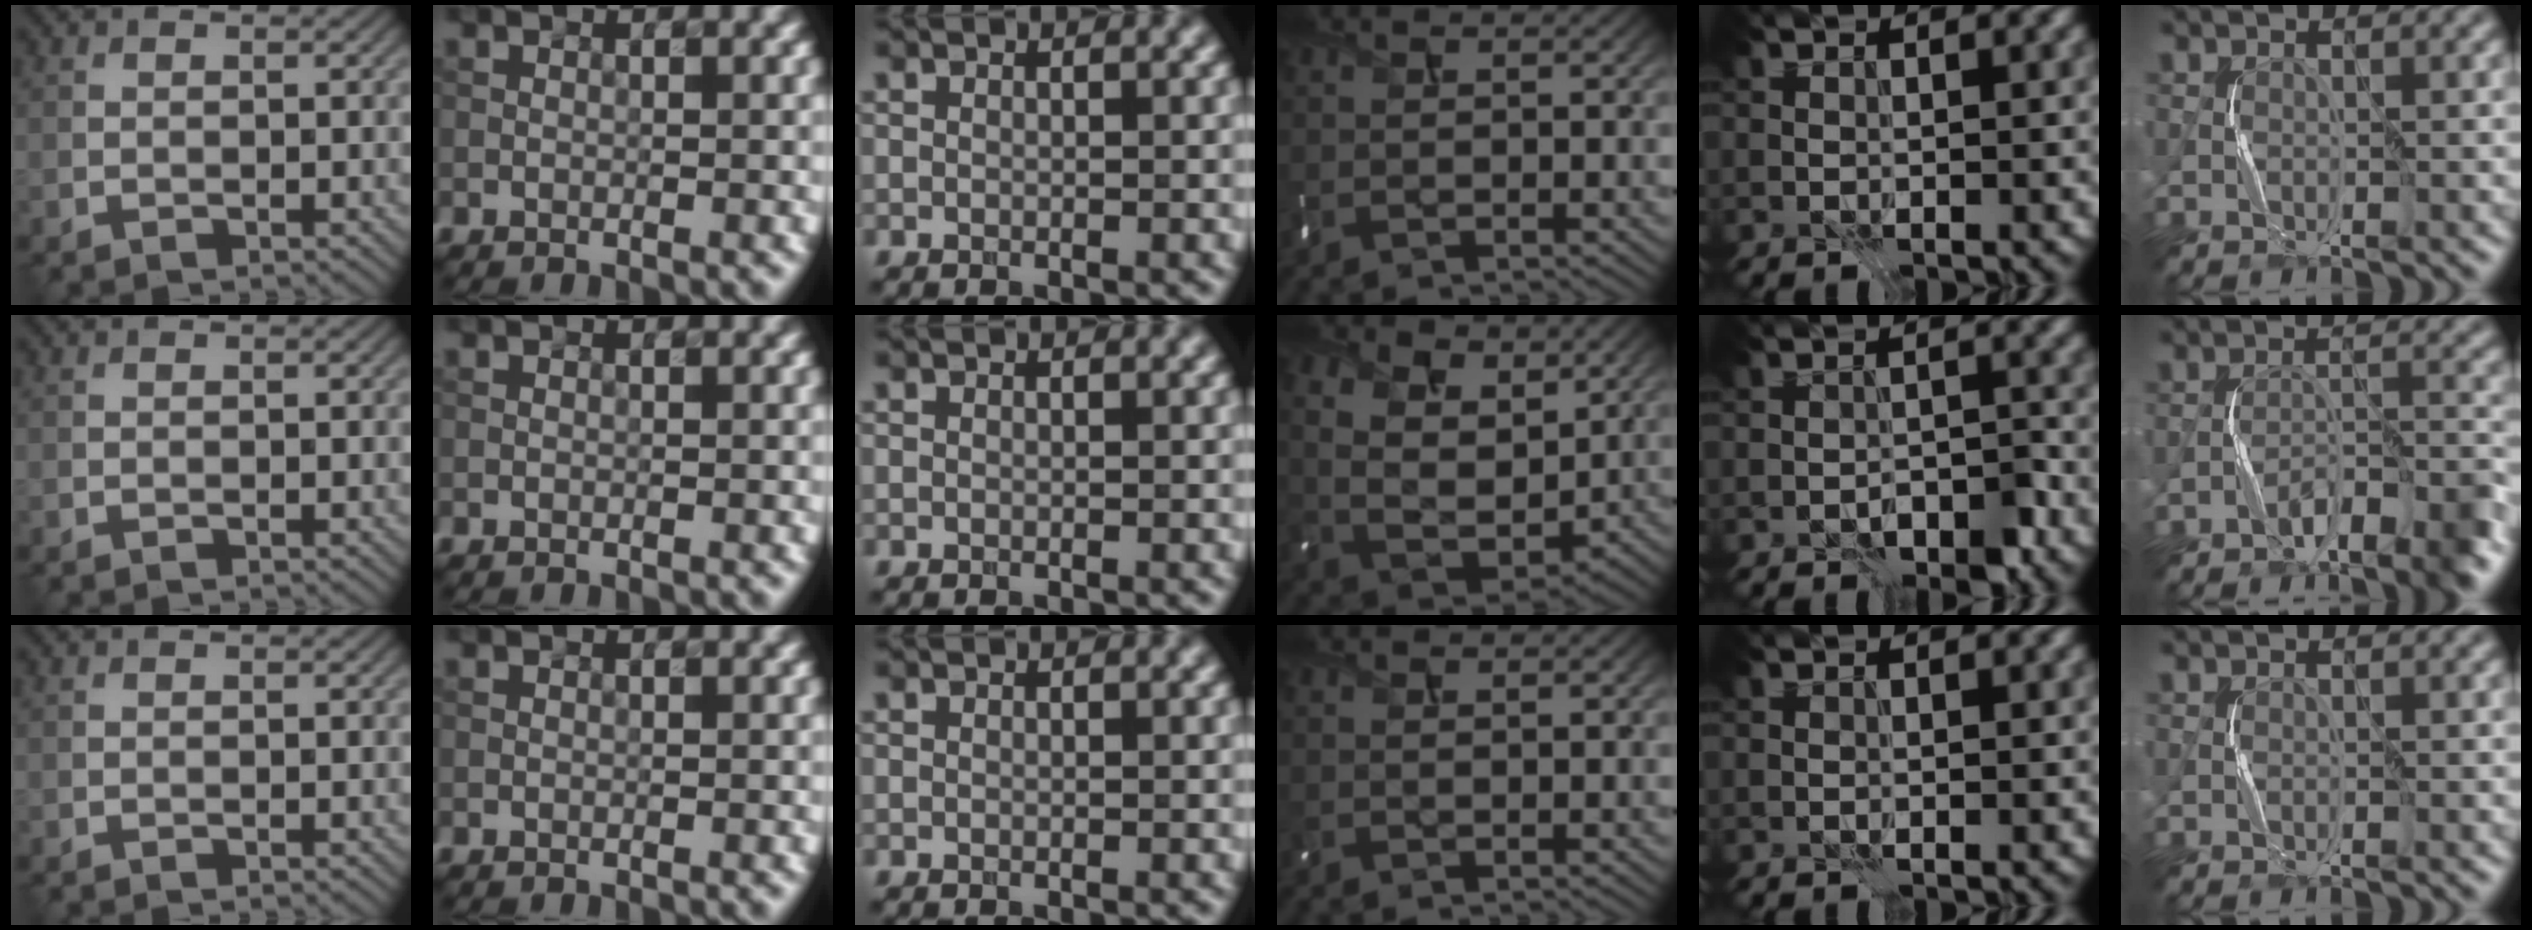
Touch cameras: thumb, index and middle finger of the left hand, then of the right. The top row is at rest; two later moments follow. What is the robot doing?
{"motion": "squeeze", "object": "air blower"}